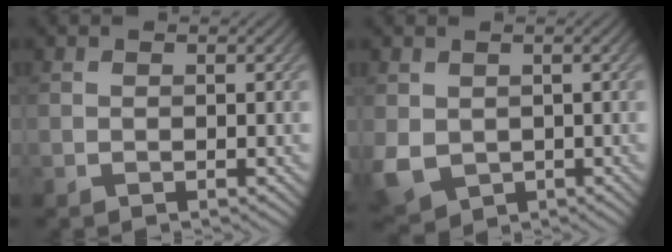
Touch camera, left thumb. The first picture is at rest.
{"total": 4.7, "force": [0.0, 3.9, 2.6], "torque": [-0.083, -0.022, 0.001]}